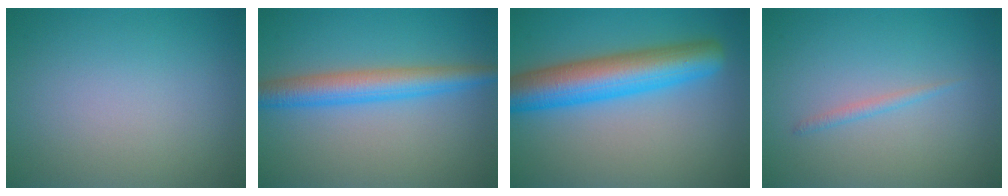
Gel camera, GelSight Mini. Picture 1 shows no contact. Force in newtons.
{"total": 4.6, "press": 4.5, "slide": 0.2}
{"total": 8.1, "press": 8.1, "slide": 0.2}
{"total": 0.9, "press": 0.9, "slide": 0.1}